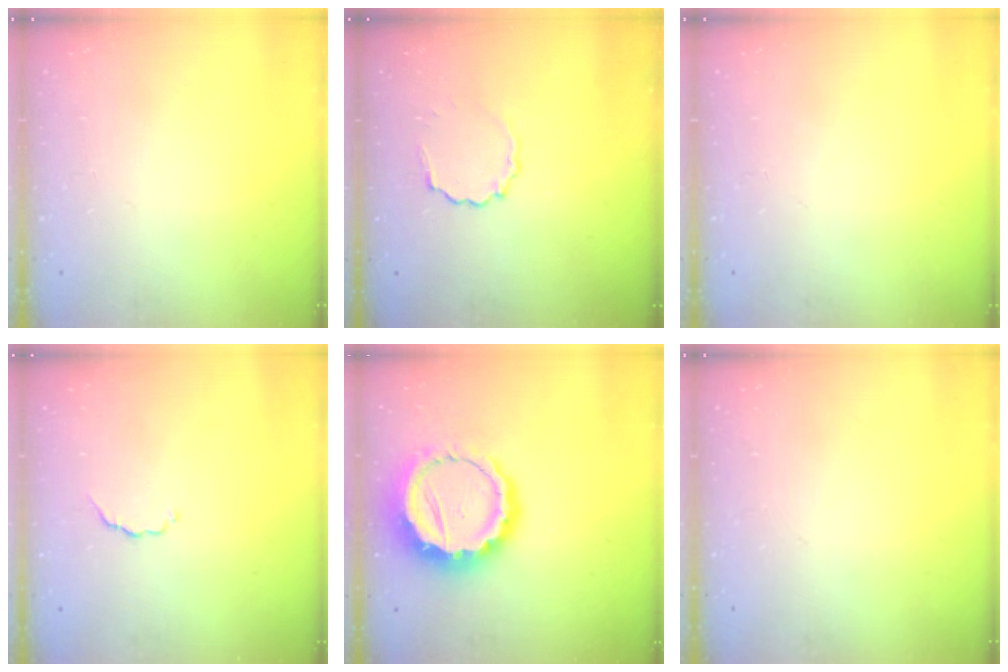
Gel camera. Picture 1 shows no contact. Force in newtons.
{"total": 4.2, "press": 4.1, "slide": 1.0}
{"total": 0.0}
{"total": 2.8, "press": 2.7, "slide": 0.5}
{"total": 14.2, "press": 13.9, "slide": 2.8}
{"total": 0.0}